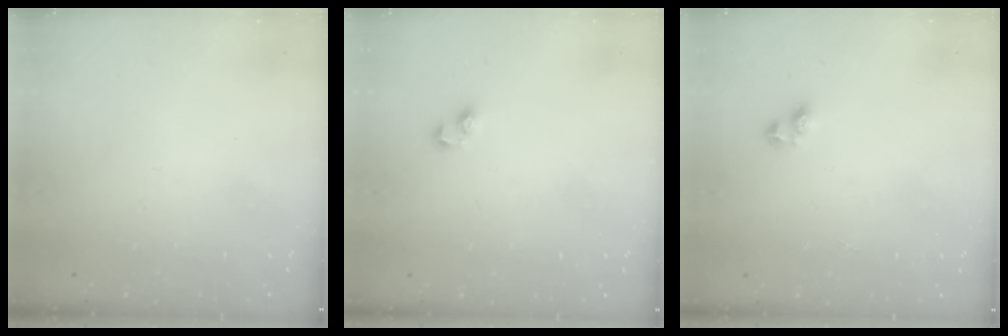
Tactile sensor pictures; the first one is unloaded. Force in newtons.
{"total": 2.5, "press": 2.5, "slide": 0.3}
{"total": 2.5, "press": 2.2, "slide": 1.3}